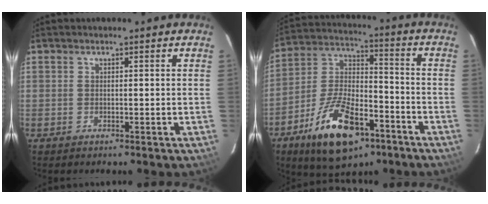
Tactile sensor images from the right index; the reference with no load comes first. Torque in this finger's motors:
{"motor_torque": [0.63, -0.61, 0.87, 0.19]}